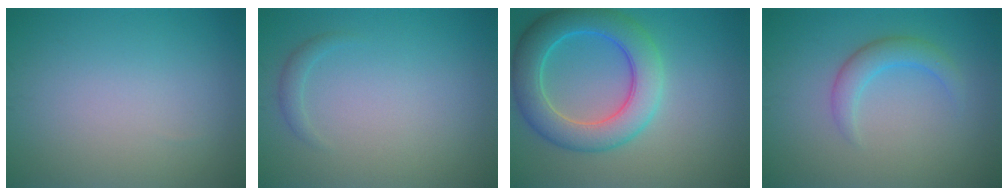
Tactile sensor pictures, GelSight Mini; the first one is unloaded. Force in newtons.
{"total": 0.9, "press": 0.9, "slide": 0.0}
{"total": 7.2, "press": 7.2, "slide": 0.2}
{"total": 2.6, "press": 2.6, "slide": 0.0}